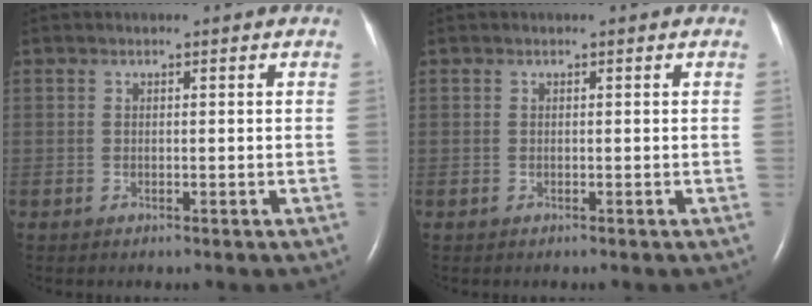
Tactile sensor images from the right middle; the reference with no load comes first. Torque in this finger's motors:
{"motor_torque": [0.02, -0.04, 0.02, 0.00]}